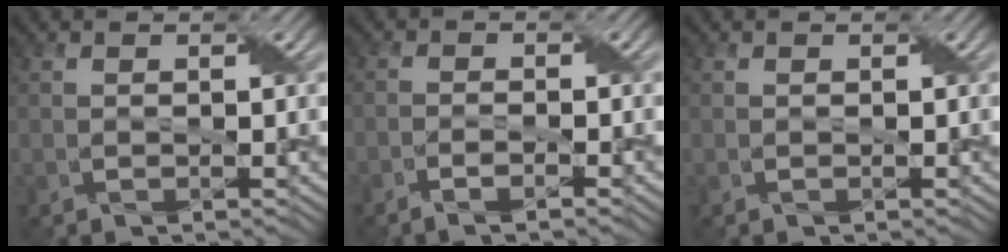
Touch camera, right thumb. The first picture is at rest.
{"total": 2.6, "force": [-2.0, 0.1, 1.7], "torque": [-0.034, 0.008, -0.044]}
{"total": 0.0}